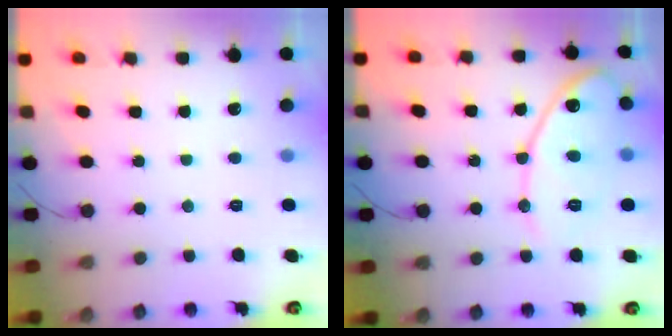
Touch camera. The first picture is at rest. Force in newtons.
{"total": 12.9, "press": 12.9, "slide": 0.9}